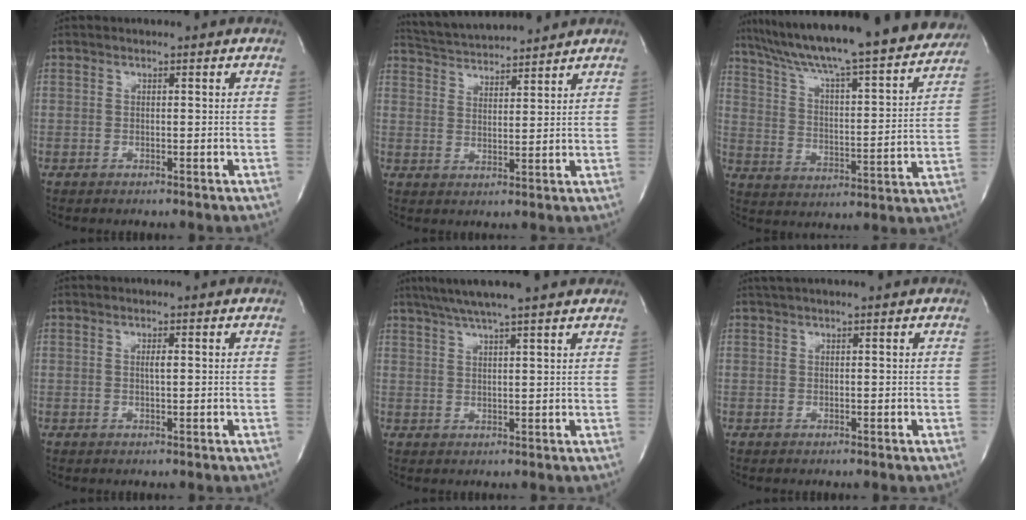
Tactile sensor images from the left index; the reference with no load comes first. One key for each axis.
{"total": 9.8, "fx": 9.4, "fy": 0.2, "fz": 2.5, "tx": -0.057, "ty": 0.021, "tz": 0.160}
{"total": 27.5, "fx": 24.5, "fy": 2.2, "fz": 12.3, "tx": -0.199, "ty": -0.034, "tz": 0.336}
{"total": 1.0, "fx": 0.1, "fy": 0.1, "fz": 1.0, "tx": -0.022, "ty": 0.001, "tz": 0.002}
{"total": 10.2, "fx": 8.4, "fy": -0.4, "fz": 5.9, "tx": -0.099, "ty": 0.032, "tz": 0.115}
{"total": 3.1, "fx": 2.5, "fy": -0.6, "fz": 1.9, "tx": -0.034, "ty": 0.024, "tz": 0.049}